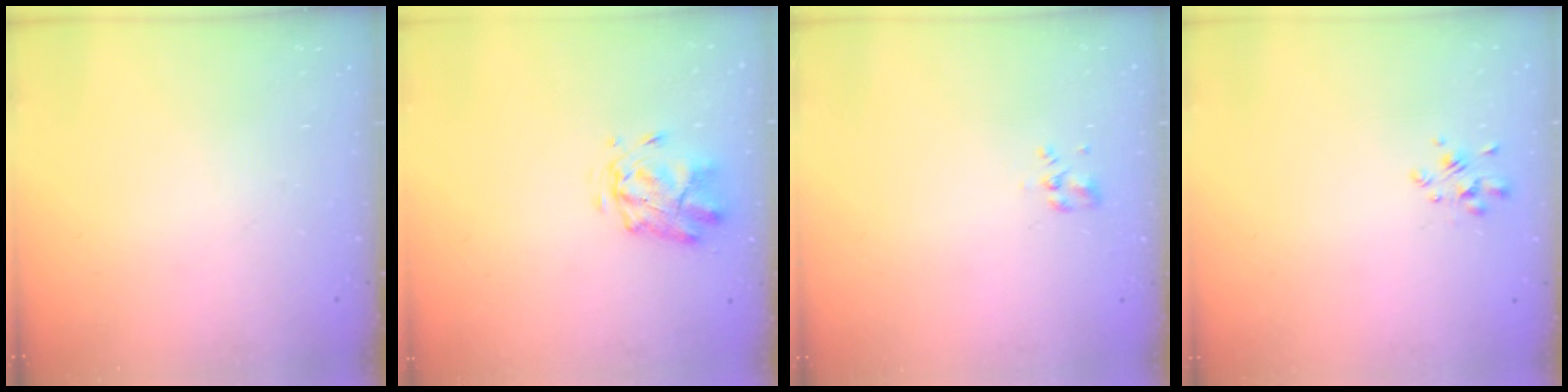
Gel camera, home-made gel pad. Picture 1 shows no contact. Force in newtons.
{"total": 2.9, "press": 2.5, "slide": 1.4}
{"total": 2.3, "press": 2.2, "slide": 0.8}
{"total": 2.4, "press": 2.2, "slide": 0.9}